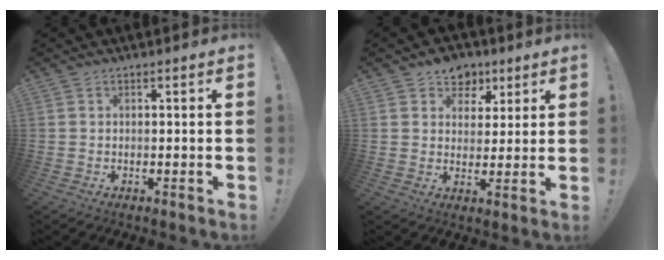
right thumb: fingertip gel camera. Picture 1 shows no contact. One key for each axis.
{"total": 7.7, "fx": 4.6, "fy": 6.0, "fz": 1.4, "tx": -0.011, "ty": -0.029, "tz": 0.091}